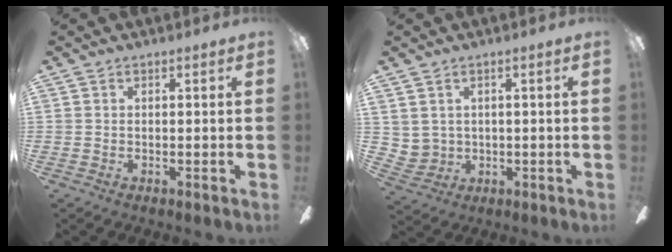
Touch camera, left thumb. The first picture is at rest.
{"total": 3.5, "force": [2.2, 2.7, -0.1], "torque": [-0.012, -0.005, 0.043]}